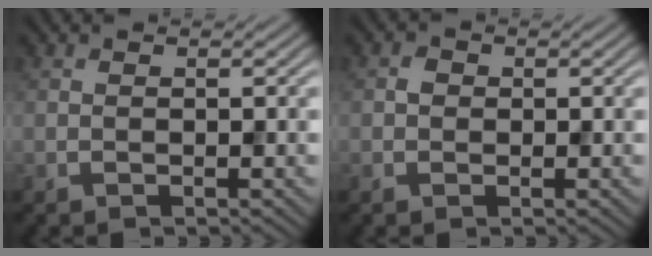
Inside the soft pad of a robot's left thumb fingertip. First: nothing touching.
{"total": 1.0, "force": [0.0, 1.0, 0.3], "torque": [-0.003, -0.002, -0.004]}